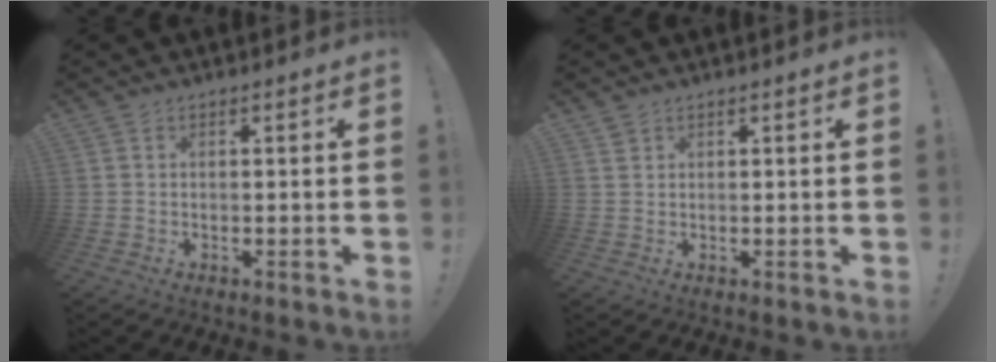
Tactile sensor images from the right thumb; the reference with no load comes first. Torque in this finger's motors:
{"motor_torque": [-0.29, 0.10, -0.03, -0.03, 0.05]}